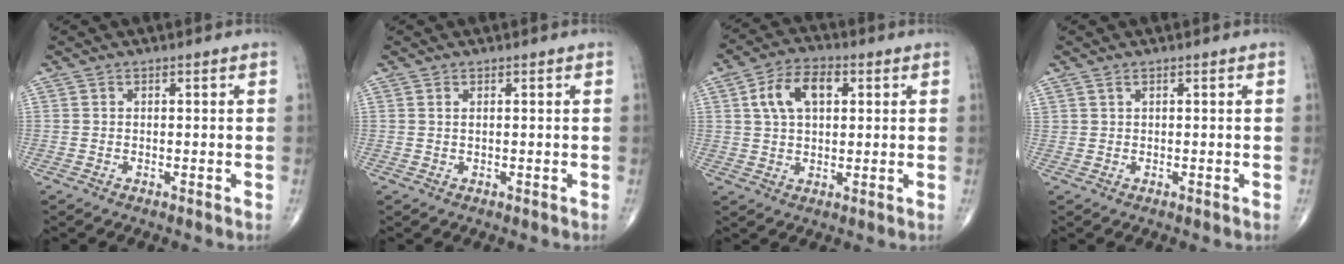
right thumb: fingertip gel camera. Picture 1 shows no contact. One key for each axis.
{"total": 0.7, "fx": 0.3, "fy": 0.3, "fz": 0.6, "tx": -0.015, "ty": 0.003, "tz": 0.007}
{"total": 9.2, "fx": 2.6, "fy": 5.4, "fz": 7.0, "tx": -0.118, "ty": 0.012, "tz": 0.042}
{"total": 0.7, "fx": 0.5, "fy": 0.3, "fz": 0.3, "tx": -0.004, "ty": 0.001, "tz": 0.012}